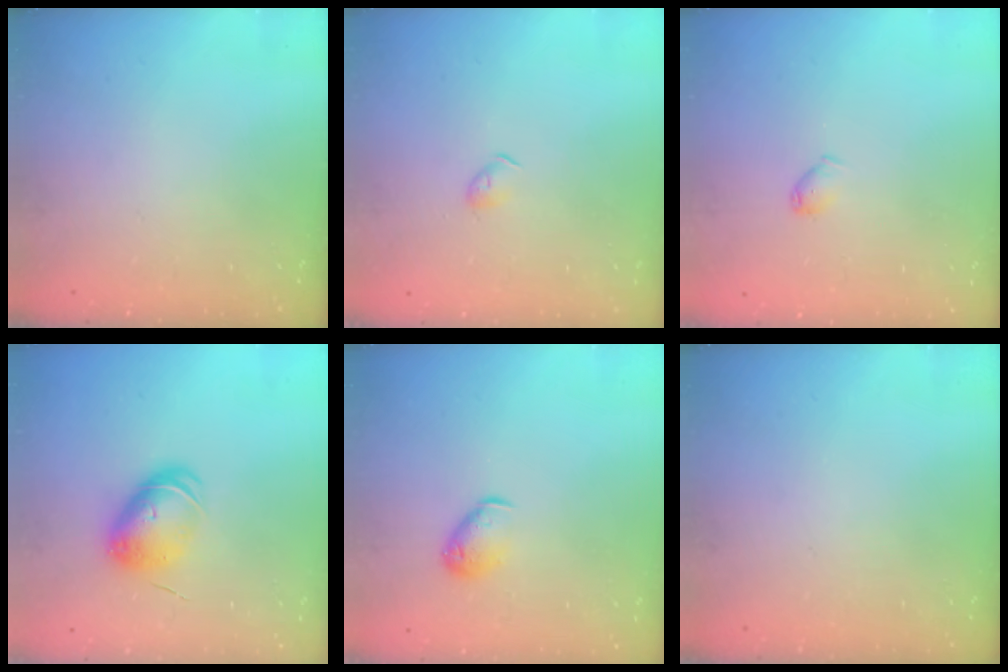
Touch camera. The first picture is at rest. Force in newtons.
{"total": 3.5, "press": 3.4, "slide": 0.6}
{"total": 3.1, "press": 3.0, "slide": 0.5}
{"total": 8.5, "press": 8.4, "slide": 1.1}
{"total": 7.7, "press": 7.6, "slide": 0.9}
{"total": 0.0}